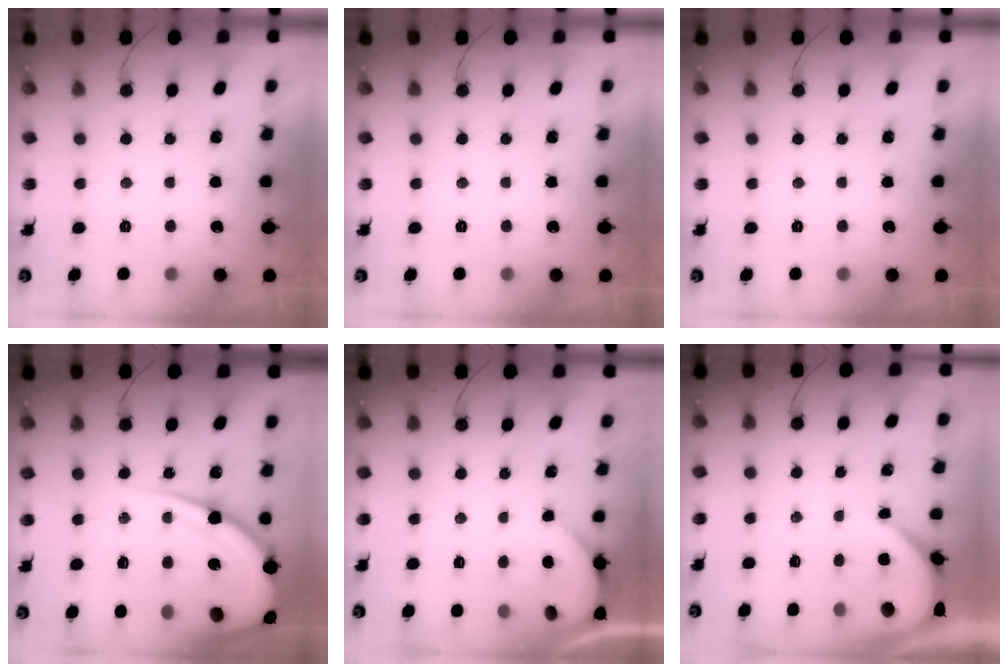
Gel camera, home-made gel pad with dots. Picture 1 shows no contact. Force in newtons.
{"total": 0.0}
{"total": 0.0}
{"total": 17.3, "press": 17.2, "slide": 1.8}
{"total": 2.3, "press": 2.3, "slide": 0.2}
{"total": 3.5, "press": 3.4, "slide": 0.5}